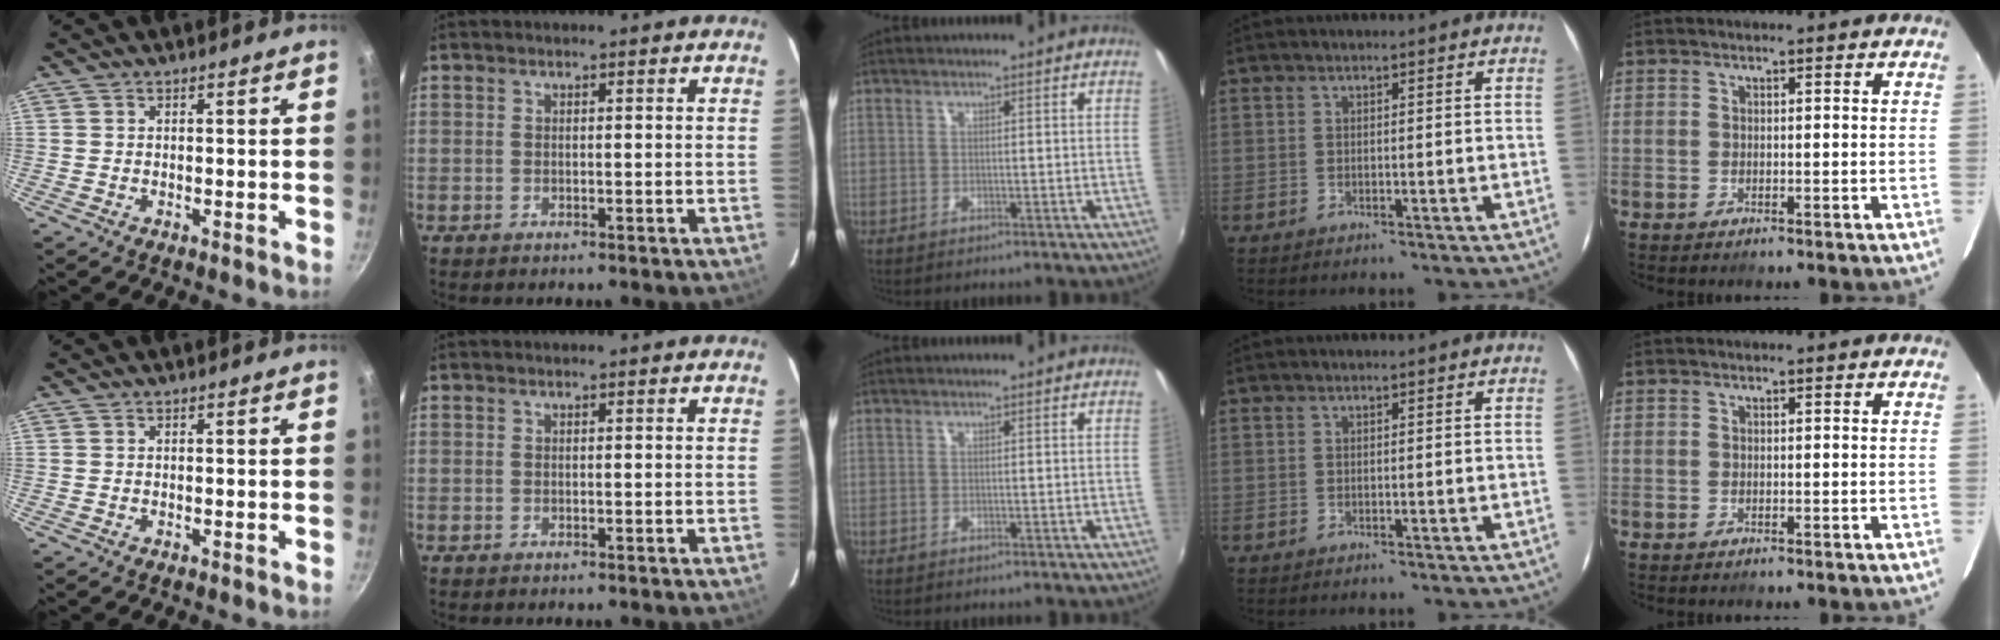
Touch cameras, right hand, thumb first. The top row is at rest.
{}